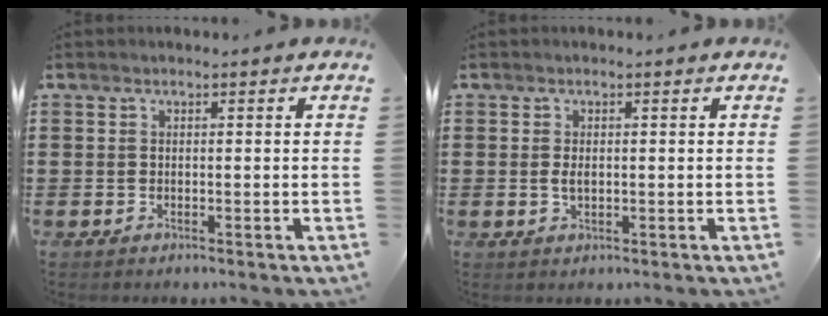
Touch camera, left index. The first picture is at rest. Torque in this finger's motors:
{"motor_torque": [0.45, 0.43, 0.28, 0.07]}